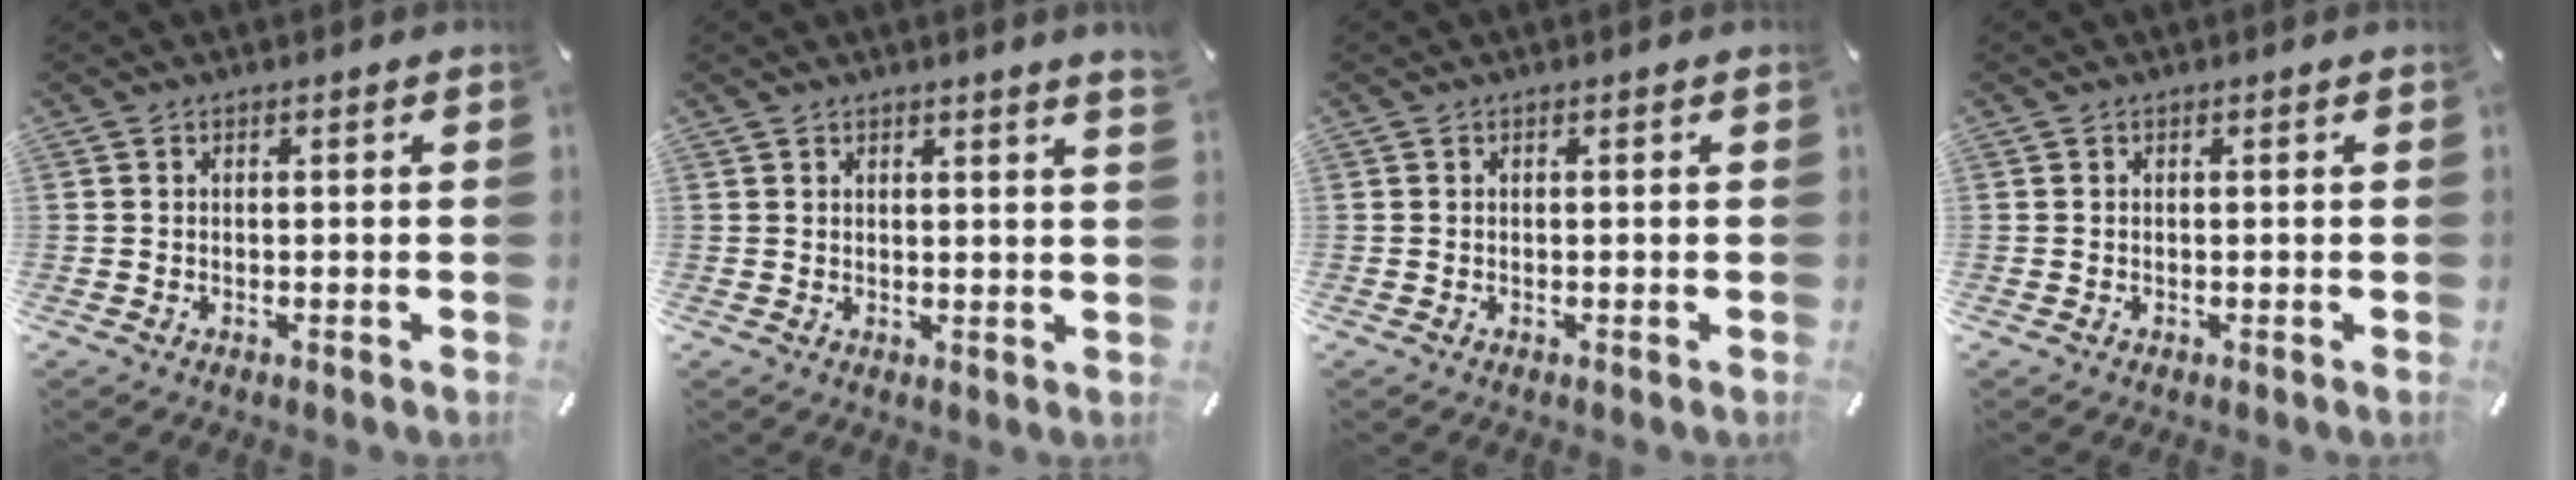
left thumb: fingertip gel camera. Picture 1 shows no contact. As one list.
[{"total": 1.7, "force": [1.5, -0.3, 0.8], "torque": [-0.015, -0.003, 0.028]}, {"total": 0.0}, {"total": 0.0}]